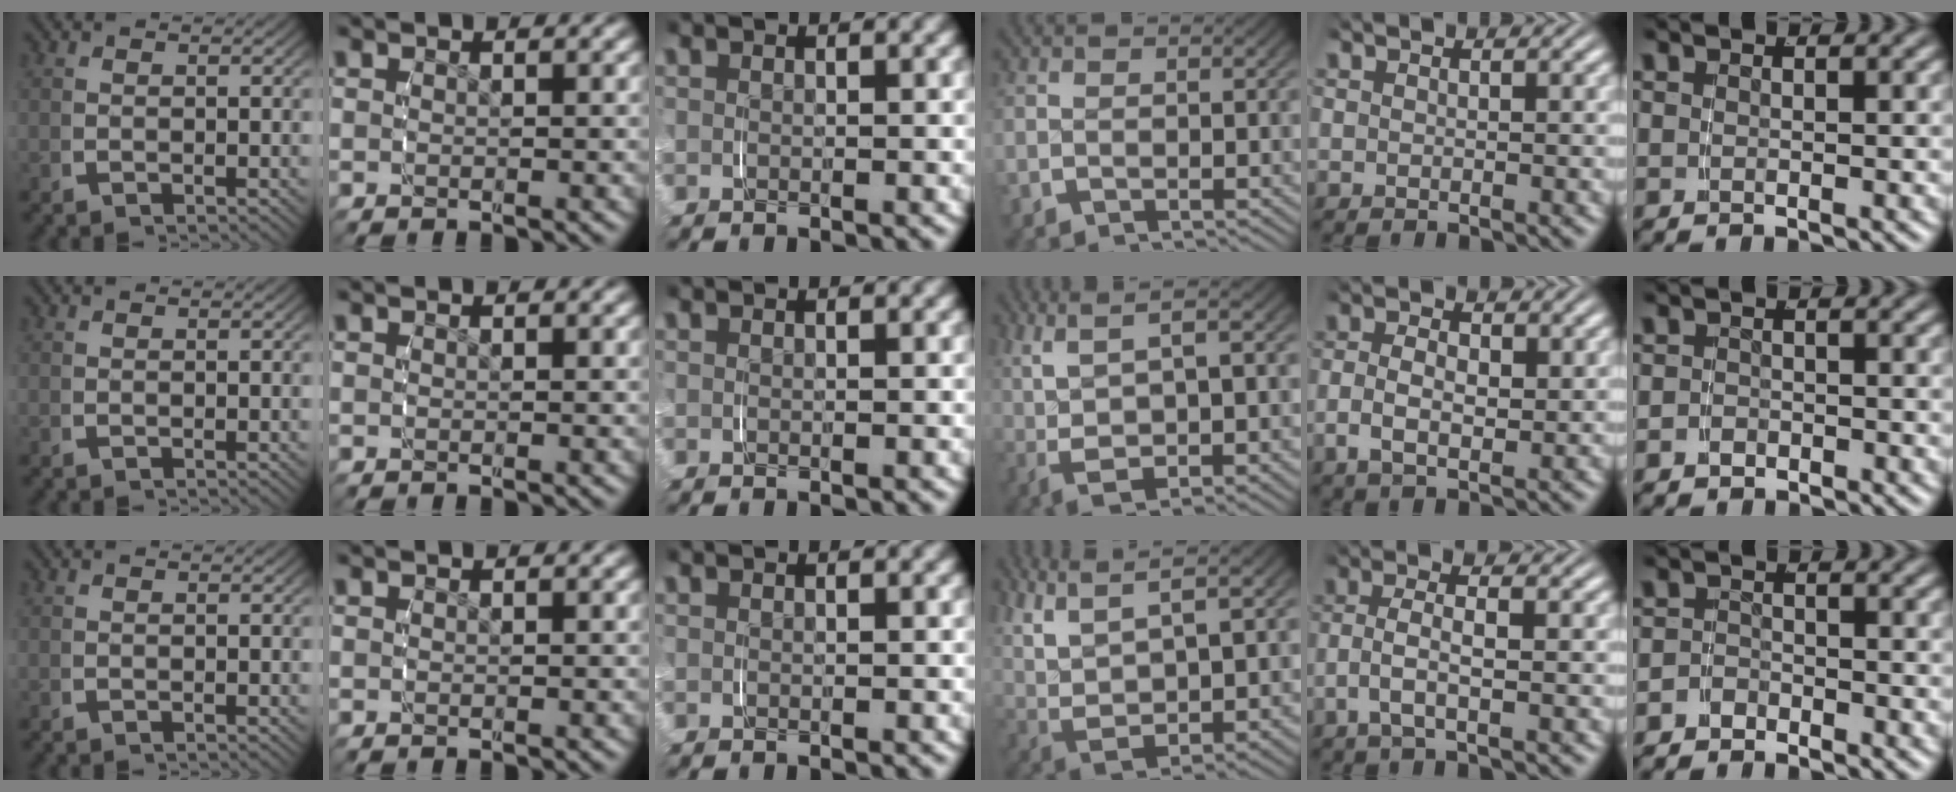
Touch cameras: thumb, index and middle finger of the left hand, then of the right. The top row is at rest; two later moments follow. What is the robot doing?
{"motion": "grasp_and_lifting", "object": "jacket"}